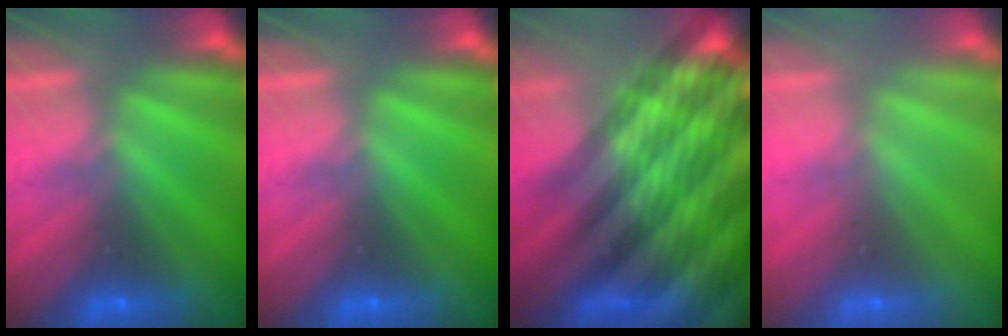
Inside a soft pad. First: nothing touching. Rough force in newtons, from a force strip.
{"total": 0.0}
{"total": 7.0}
{"total": 3.1}